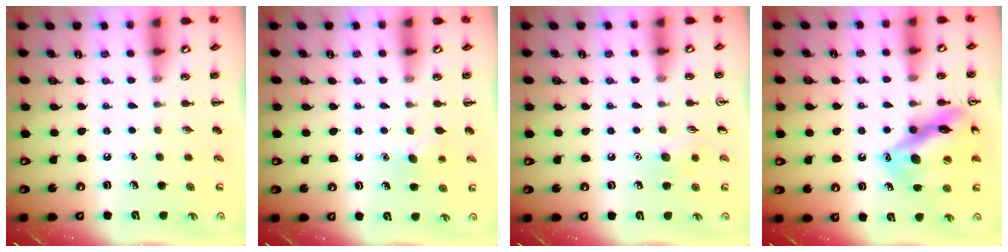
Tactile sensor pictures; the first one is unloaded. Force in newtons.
{"total": 5.4, "press": 5.3, "slide": 1.0}
{"total": 6.2, "press": 5.9, "slide": 1.8}
{"total": 16.0, "press": 15.9, "slide": 2.1}